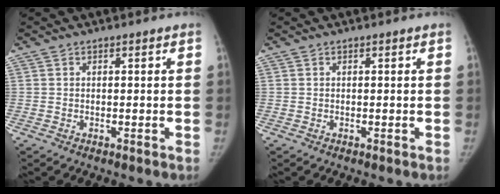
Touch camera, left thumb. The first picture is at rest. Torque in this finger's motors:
{"motor_torque": [0.03, 0.25, 0.02, -0.18, 0.05]}